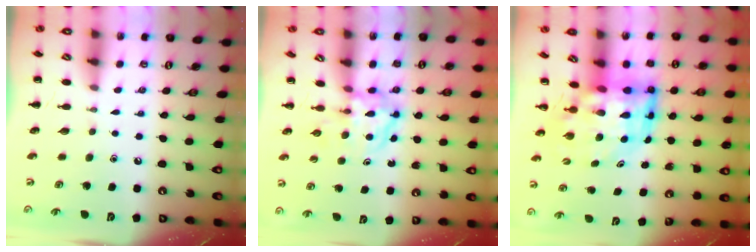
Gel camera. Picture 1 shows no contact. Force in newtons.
{"total": 3.8, "press": 3.7, "slide": 0.4}
{"total": 9.8, "press": 9.3, "slide": 2.9}